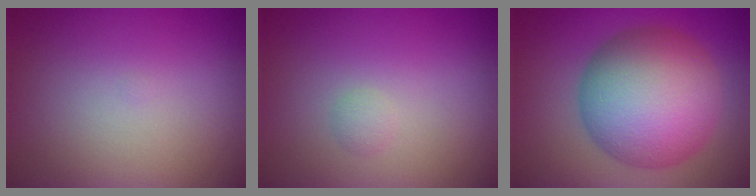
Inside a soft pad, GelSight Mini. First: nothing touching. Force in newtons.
{"total": 0.7, "press": 0.7, "slide": 0.0}
{"total": 12.2, "press": 12.2, "slide": 0.3}